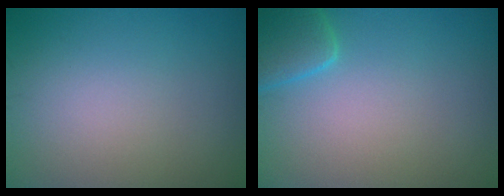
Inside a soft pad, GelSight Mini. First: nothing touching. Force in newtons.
{"total": 3.1, "press": 3.1, "slide": 0.3}